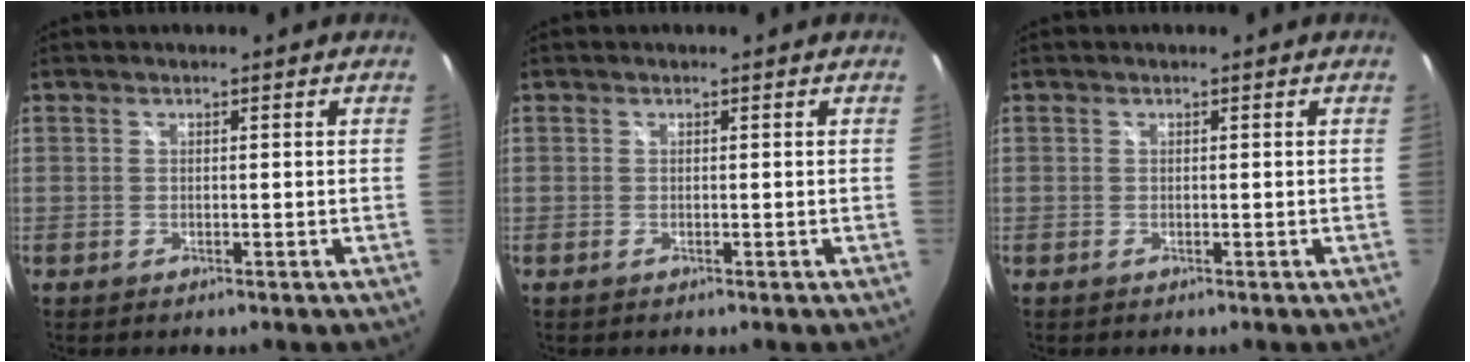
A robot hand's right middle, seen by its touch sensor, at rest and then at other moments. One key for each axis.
{"total": 0.0}
{"total": 0.0}